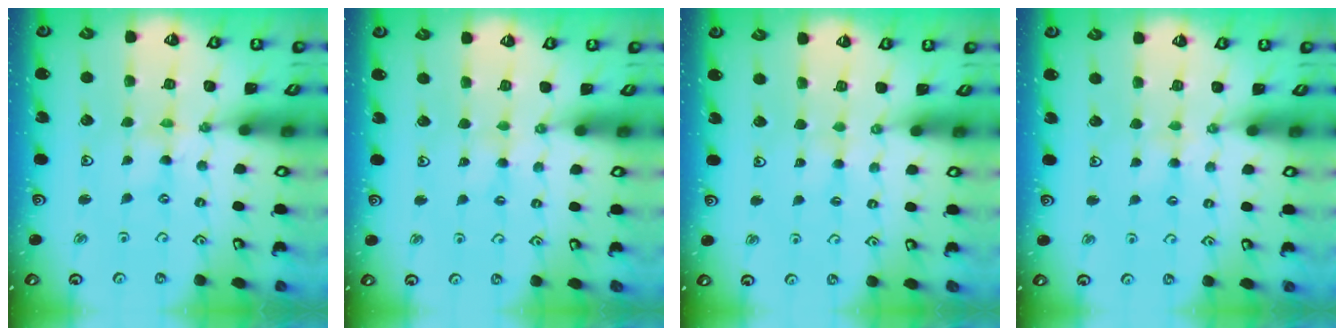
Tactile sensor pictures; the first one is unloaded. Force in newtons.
{"total": 1.5, "press": 1.5, "slide": 0.3}
{"total": 1.0, "press": 1.0, "slide": 0.3}
{"total": 3.0, "press": 3.0, "slide": 0.4}